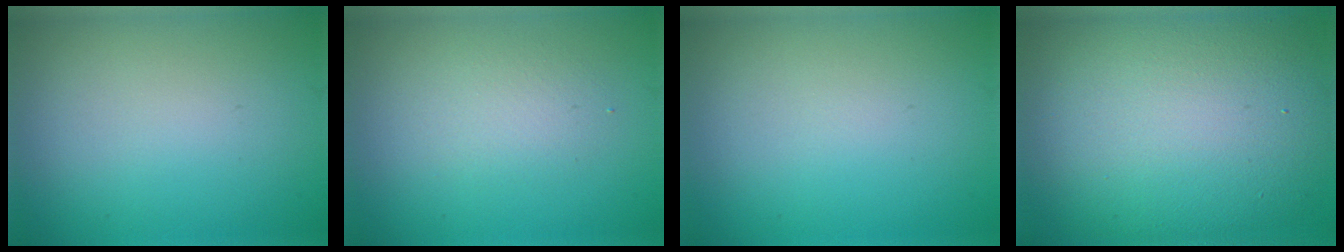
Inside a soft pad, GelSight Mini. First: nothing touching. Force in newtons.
{"total": 1.9, "press": 1.9, "slide": 0.1}
{"total": 0.0}
{"total": 14.0, "press": 14.0, "slide": 0.7}